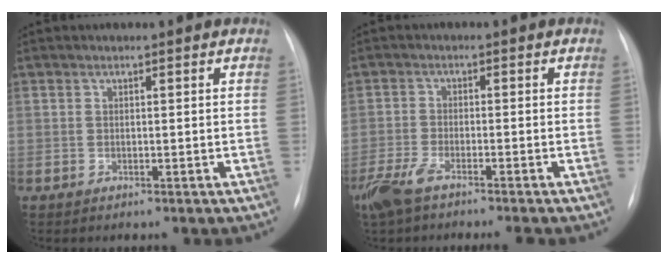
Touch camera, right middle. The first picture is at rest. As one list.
[{"total": 8.1, "force": [-6.5, 1.1, 4.8], "torque": [-0.088, -0.016, -0.112]}]